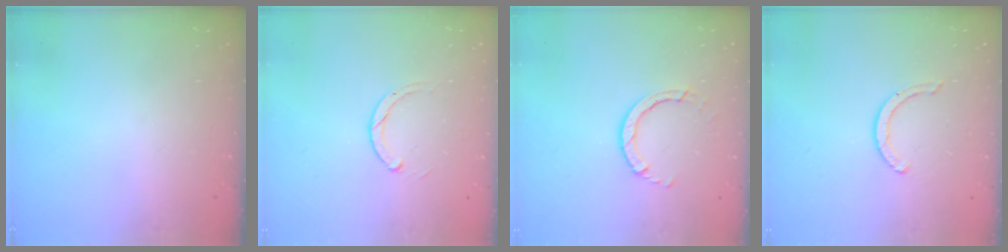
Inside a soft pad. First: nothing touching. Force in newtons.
{"total": 2.5, "press": 2.5, "slide": 0.3}
{"total": 4.0, "press": 4.0, "slide": 0.4}
{"total": 3.1, "press": 3.0, "slide": 0.3}